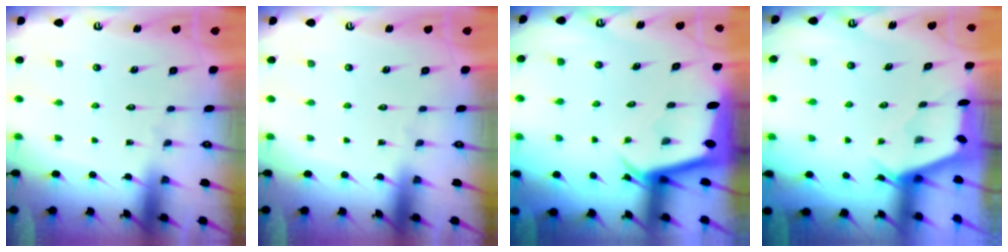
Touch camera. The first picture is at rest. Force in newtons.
{"total": 0.0}
{"total": 2.8, "press": 2.8, "slide": 0.3}
{"total": 2.6, "press": 2.5, "slide": 0.3}